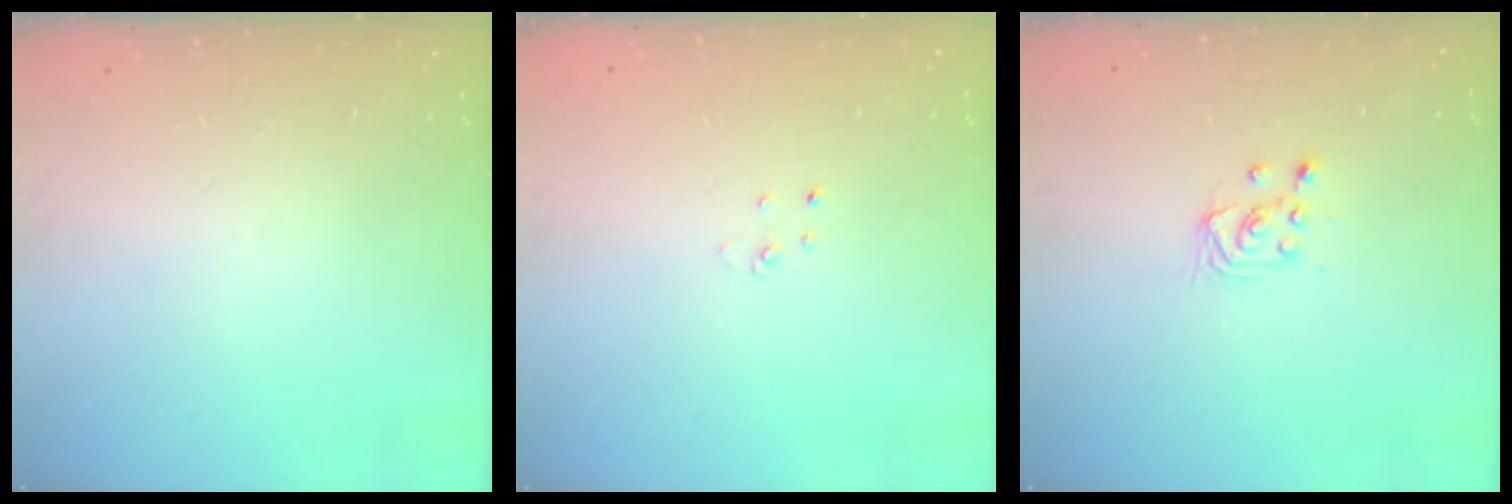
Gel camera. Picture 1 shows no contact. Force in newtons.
{"total": 2.0, "press": 2.0, "slide": 0.2}
{"total": 2.9, "press": 2.7, "slide": 1.0}